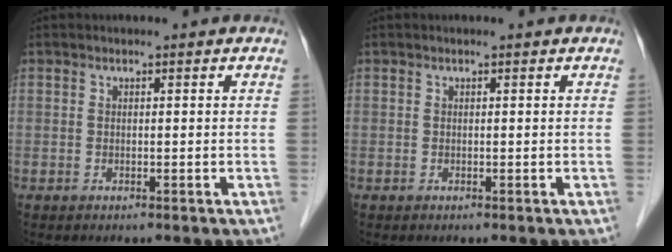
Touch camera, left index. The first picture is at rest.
{"total": 0.0}